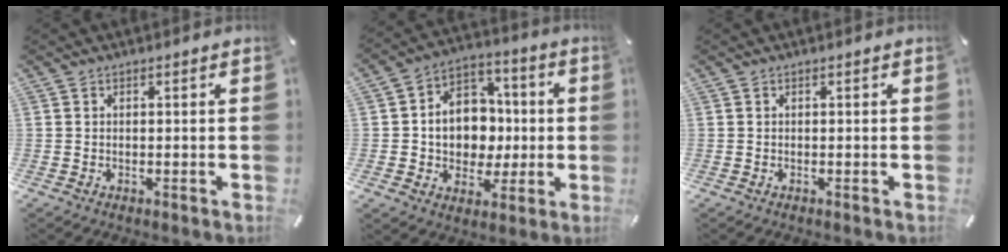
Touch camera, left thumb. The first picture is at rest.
{"total": 12.1, "force": [-0.8, 10.7, 5.6], "torque": [-0.092, 0.012, -0.003]}
{"total": 0.0}